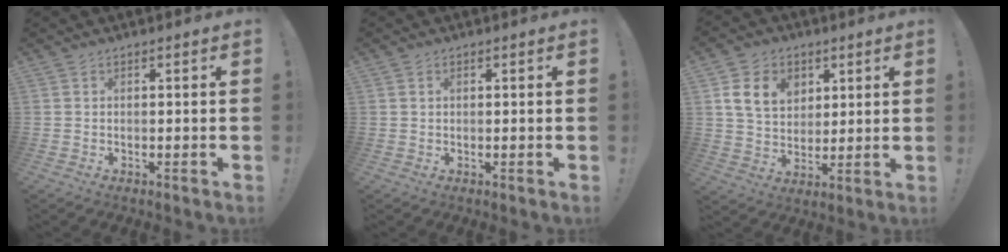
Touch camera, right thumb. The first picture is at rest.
{"total": 0.7, "force": [0.4, 0.5, 0.2], "torque": [0.003, -0.002, 0.006]}
{"total": 12.5, "force": [5.4, 9.4, 6.3], "torque": [-0.097, -0.013, 0.107]}